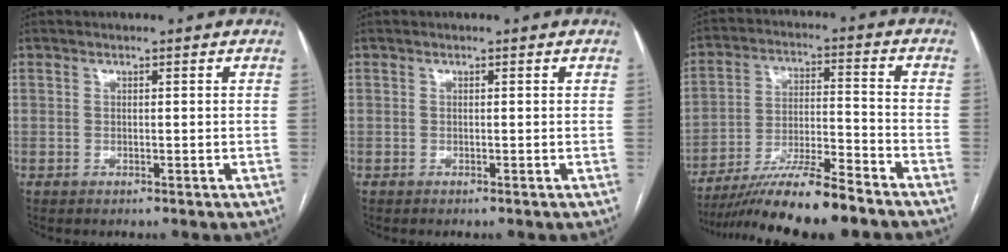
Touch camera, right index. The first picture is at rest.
{"total": 0.0}
{"total": 13.9, "force": [-11.5, 0.2, 7.8], "torque": [-0.135, -0.012, -0.197]}